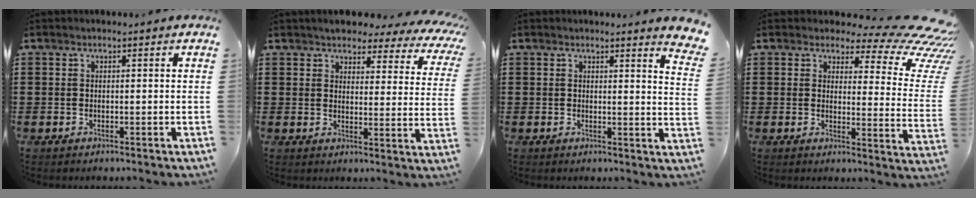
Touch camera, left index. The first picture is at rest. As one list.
[{"total": 3.7, "force": [3.6, 0.9, 0.5], "torque": [-0.034, -0.020, 0.058]}, {"total": 3.0, "force": [2.6, -0.2, 1.5], "torque": [-0.025, -0.017, 0.043]}, {"total": 8.7, "force": [6.2, 2.5, 5.6], "torque": [-0.089, -0.045, 0.105]}]